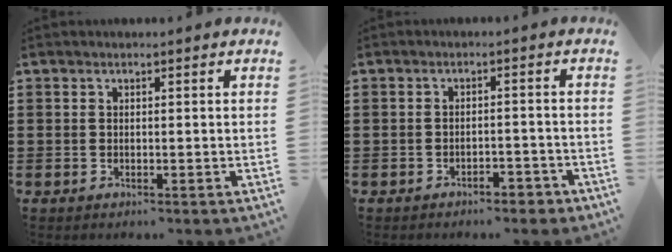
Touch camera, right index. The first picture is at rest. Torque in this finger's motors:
{"motor_torque": [1.07, 1.07, 0.30, 0.00]}